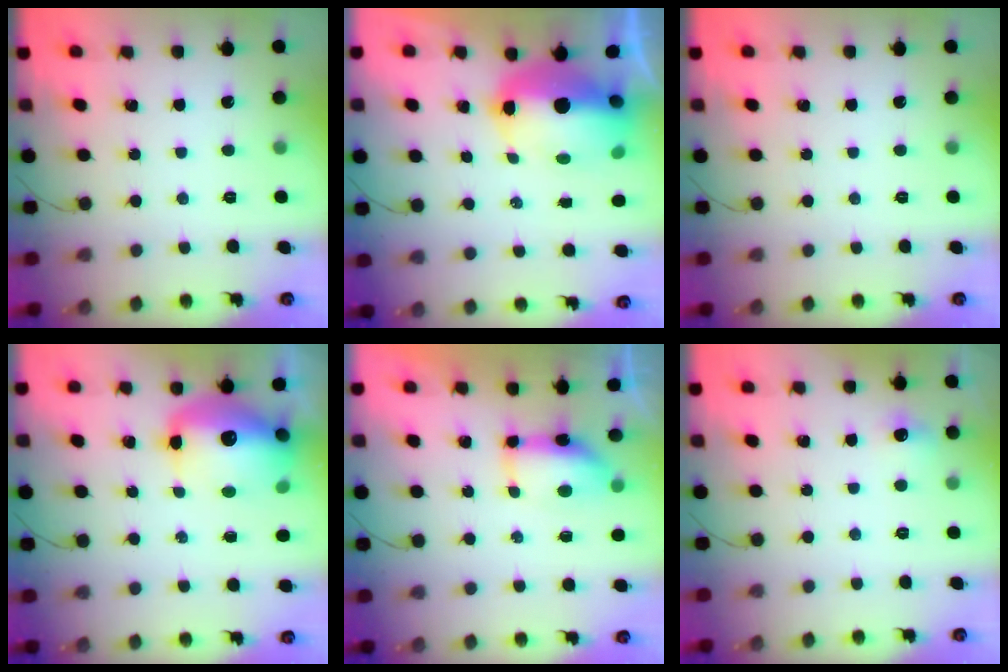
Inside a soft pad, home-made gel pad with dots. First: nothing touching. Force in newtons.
{"total": 14.3, "press": 14.1, "slide": 2.3}
{"total": 0.0}
{"total": 14.6, "press": 14.2, "slide": 3.2}
{"total": 9.5, "press": 7.8, "slide": 5.3}
{"total": 5.7, "press": 5.4, "slide": 1.8}